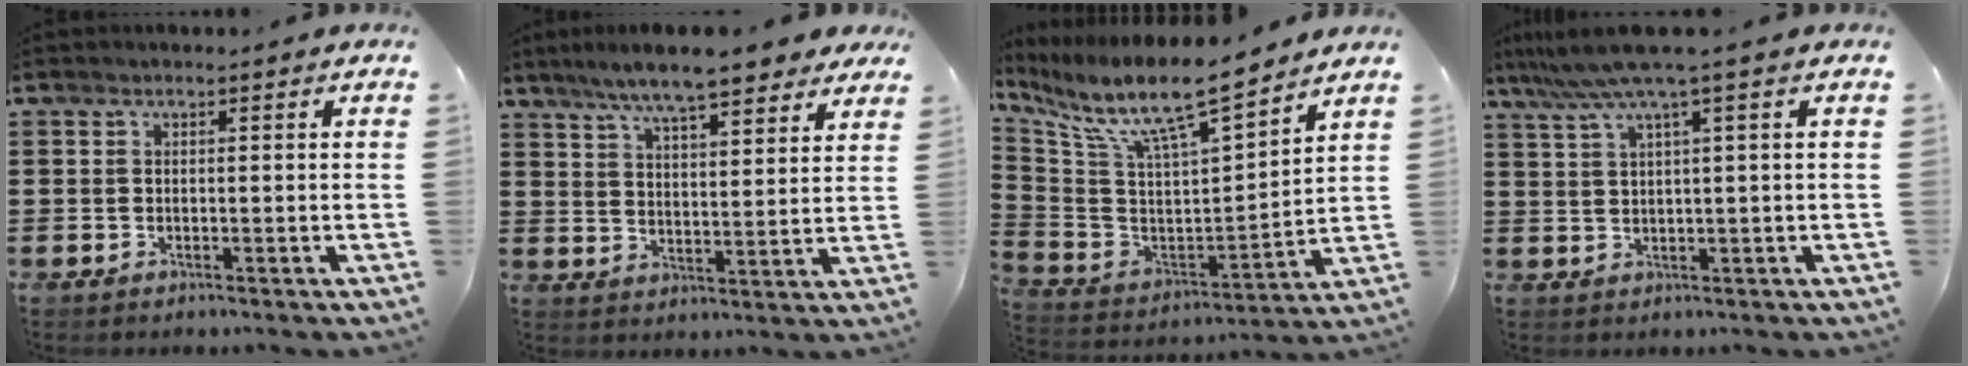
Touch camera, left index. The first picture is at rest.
{"total": 8.6, "force": [7.4, 1.0, 4.1], "torque": [-0.104, -0.020, 0.134]}
{"total": 10.9, "force": [8.7, 1.2, 6.4], "torque": [-0.159, -0.062, 0.144]}
{"total": 5.5, "force": [3.2, -0.4, 4.5], "torque": [-0.103, -0.010, 0.054]}